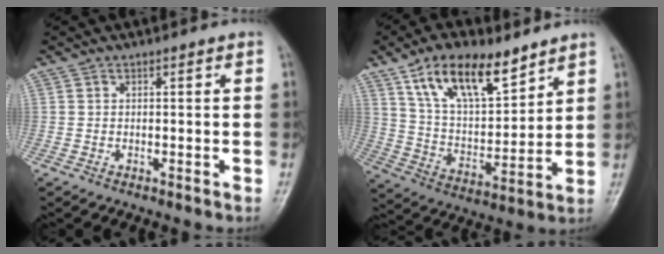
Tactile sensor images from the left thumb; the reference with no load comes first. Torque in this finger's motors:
{"motor_torque": [0.75, 0.67, 1.72, -1.05, 0.43]}